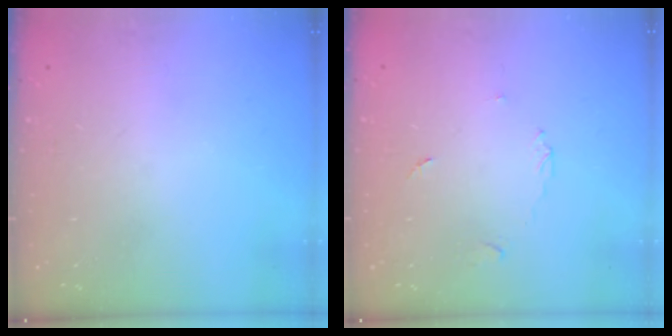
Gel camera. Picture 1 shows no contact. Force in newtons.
{"total": 2.7, "press": 2.7, "slide": 0.4}